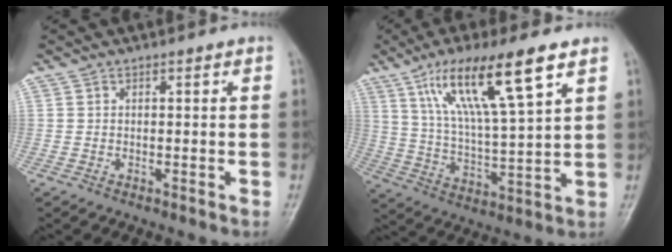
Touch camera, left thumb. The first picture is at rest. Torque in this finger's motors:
{"motor_torque": [1.54, 1.53, 1.42, -1.35, 0.24]}